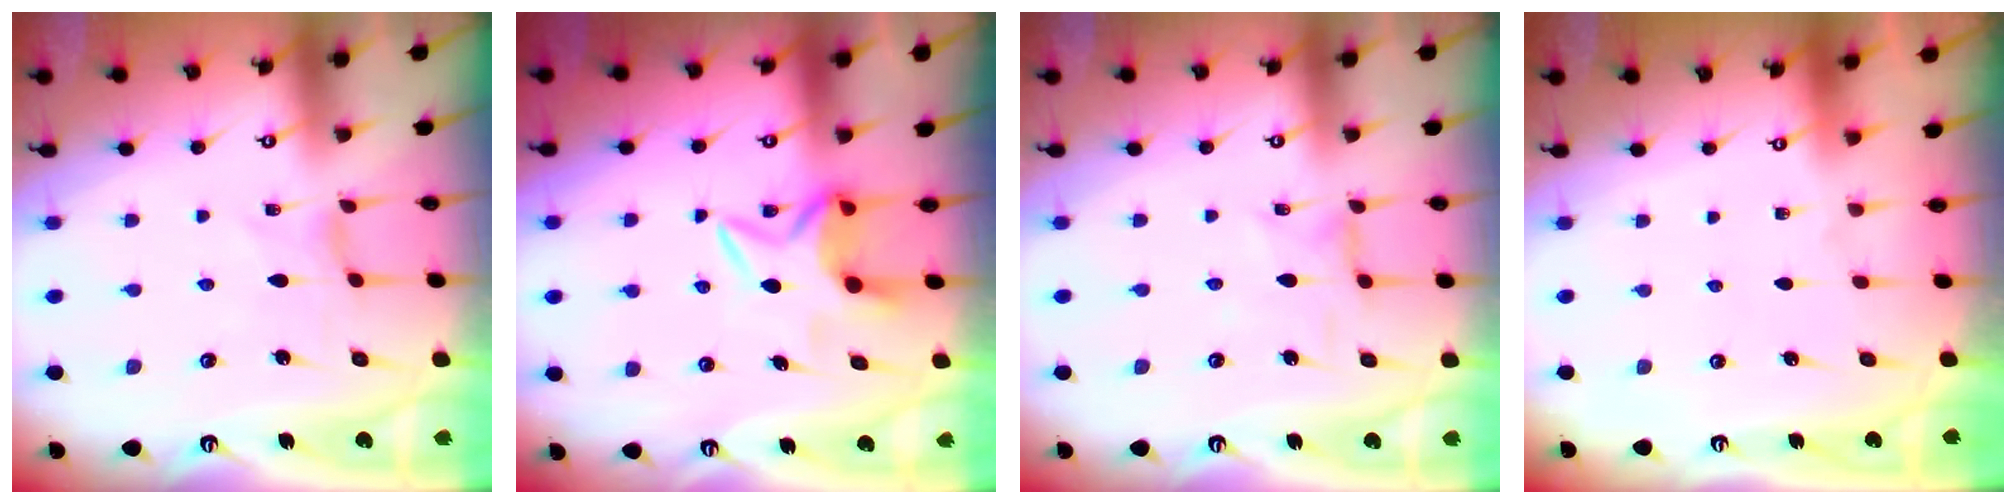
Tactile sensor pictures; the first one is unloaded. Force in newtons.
{"total": 6.9, "press": 6.9, "slide": 0.5}
{"total": 2.2, "press": 2.2, "slide": 0.3}
{"total": 0.0}